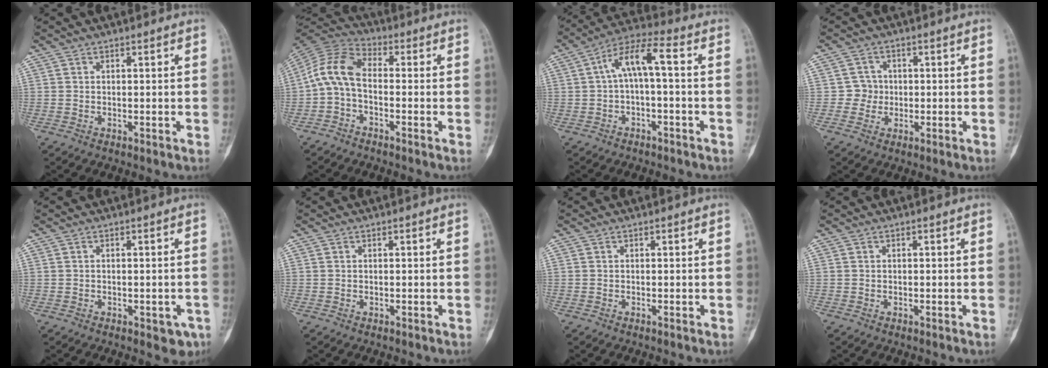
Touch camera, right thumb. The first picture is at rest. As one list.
[{"total": 8.3, "force": [-1.2, 4.8, 6.6], "torque": [-0.130, 0.027, -0.041]}, {"total": 8.3, "force": [0.3, 2.5, 7.9], "torque": [-0.151, 0.048, -0.001]}, {"total": 3.1, "force": [-0.2, 3.1, 0.0], "torque": [0.025, 0.010, -0.009]}, {"total": 3.5, "force": [-1.6, 1.9, 2.5], "torque": [-0.012, 0.005, -0.014]}, {"total": 0.0}, {"total": 0.0}, {"total": 0.0}]